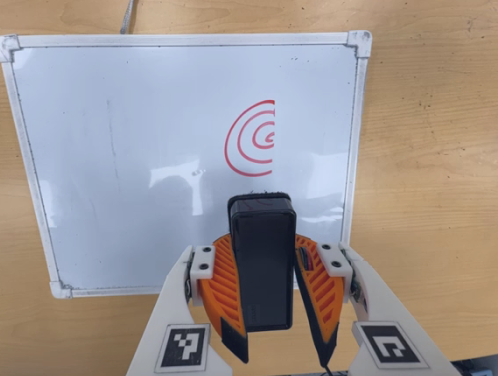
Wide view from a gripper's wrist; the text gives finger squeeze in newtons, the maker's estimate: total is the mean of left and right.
{"total": 11.1, "left": 10.6, "right": 11.6}